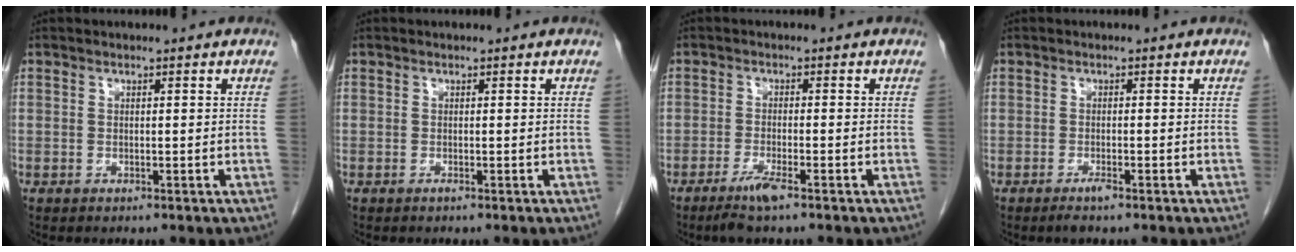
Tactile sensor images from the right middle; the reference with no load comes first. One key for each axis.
{"total": 0.0}
{"total": 3.4, "fx": -2.4, "fy": 0.0, "fz": 2.5, "tx": -0.054, "ty": -0.007, "tz": -0.048}
{"total": 1.6, "fx": -1.1, "fy": 0.0, "fz": 1.0, "tx": -0.023, "ty": -0.003, "tz": -0.021}